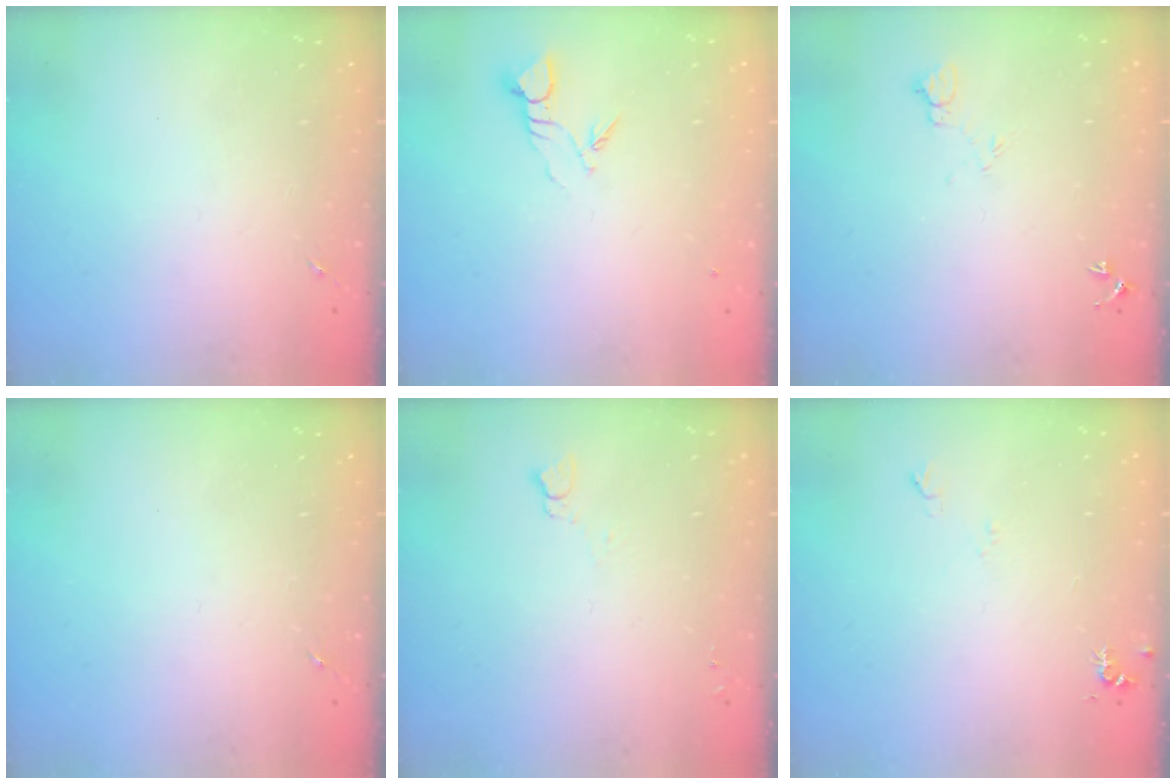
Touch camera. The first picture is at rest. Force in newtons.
{"total": 3.7, "press": 3.7, "slide": 0.1}
{"total": 4.2, "press": 4.1, "slide": 0.5}
{"total": 0.0}
{"total": 2.7, "press": 2.7, "slide": 0.3}
{"total": 5.5, "press": 5.5, "slide": 0.7}